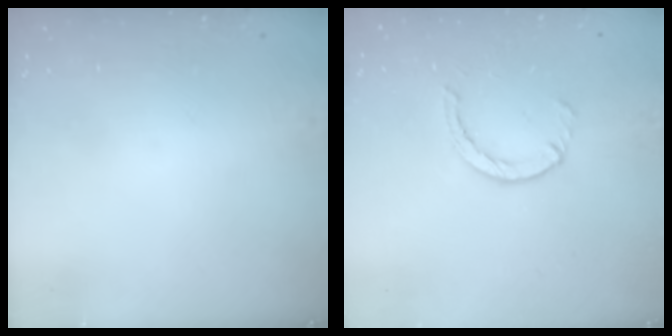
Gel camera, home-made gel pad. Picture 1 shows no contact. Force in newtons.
{"total": 2.4, "press": 2.4, "slide": 0.4}